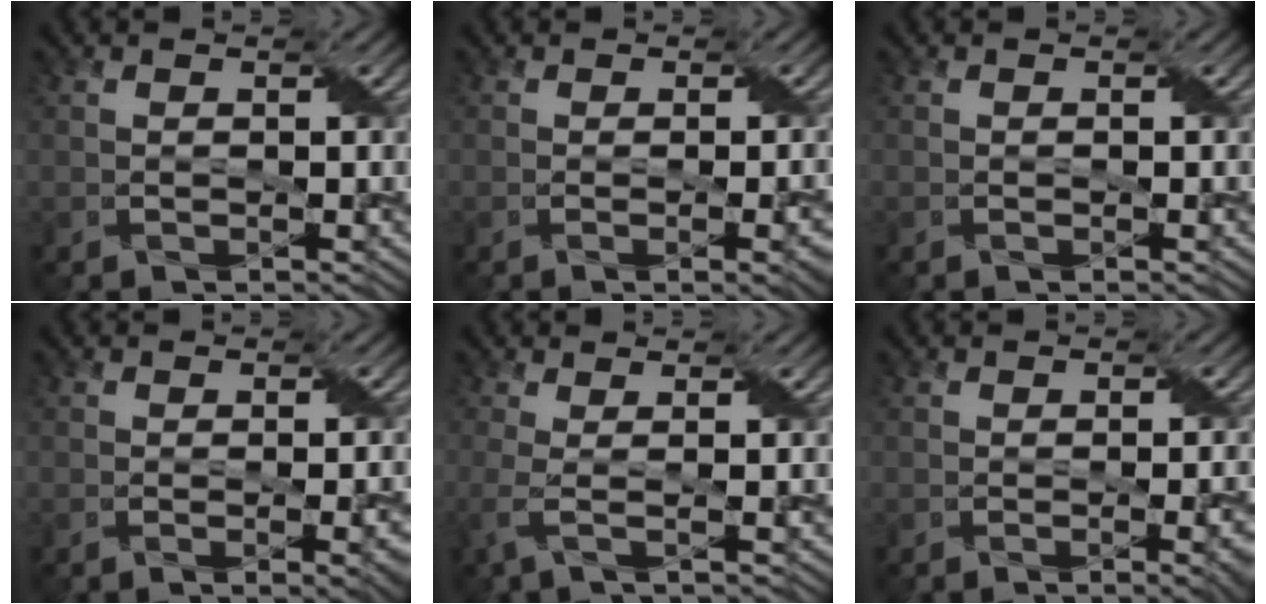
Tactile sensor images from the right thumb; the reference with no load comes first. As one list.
[{"total": 4.0, "force": [-0.9, 1.3, 3.7], "torque": [-0.042, -0.003, -0.008]}, {"total": 0.0}, {"total": 4.4, "force": [-1.2, 1.4, 4.0], "torque": [-0.046, -0.005, -0.010]}, {"total": 2.7, "force": [-0.2, 0.7, 2.6], "torque": [-0.050, -0.001, -0.012]}, {"total": 3.6, "force": [-1.1, 1.1, 3.3], "torque": [-0.033, -0.003, -0.011]}]